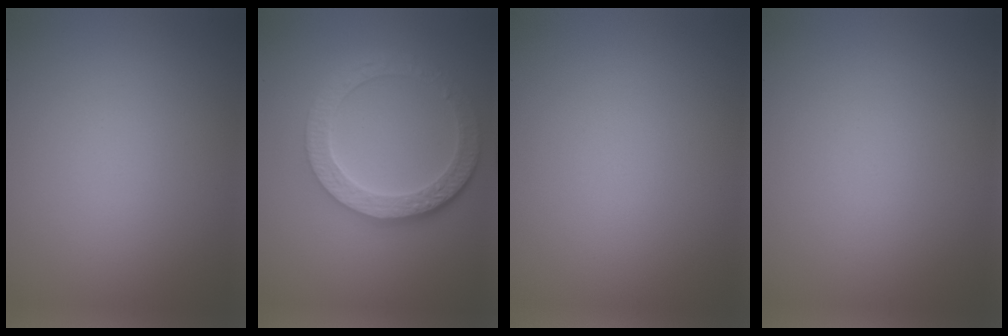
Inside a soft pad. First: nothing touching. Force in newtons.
{"total": 6.2, "press": 4.6, "slide": 4.2}
{"total": 0.0}
{"total": 0.0}